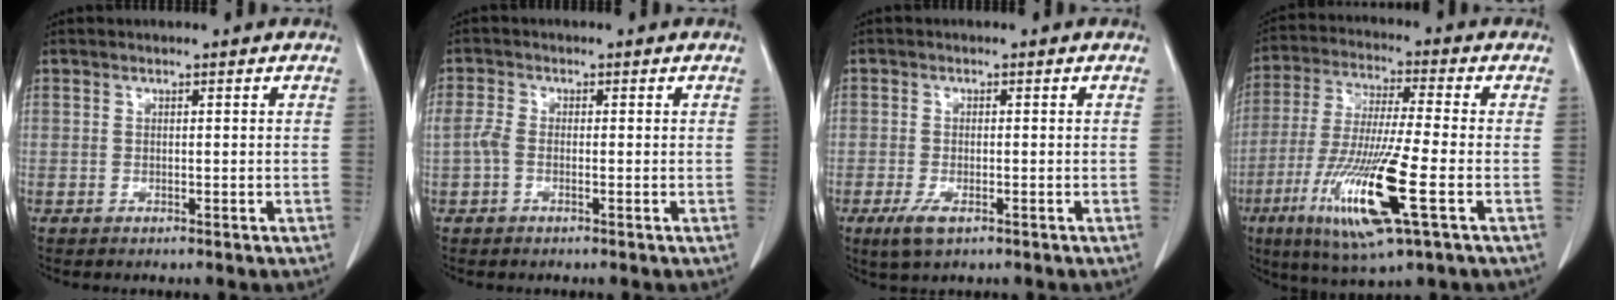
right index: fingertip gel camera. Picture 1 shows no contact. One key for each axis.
{"total": 2.1, "fx": -0.6, "fy": 1.1, "fz": 1.7, "tx": -0.044, "ty": 0.005, "tz": -0.015}
{"total": 3.4, "fx": -1.8, "fy": 1.4, "fz": 2.5, "tx": -0.056, "ty": -0.004, "tz": -0.030}
{"total": 15.9, "fx": -5.7, "fy": 0.9, "fz": 14.8, "tx": -0.301, "ty": -0.030, "tz": -0.104}